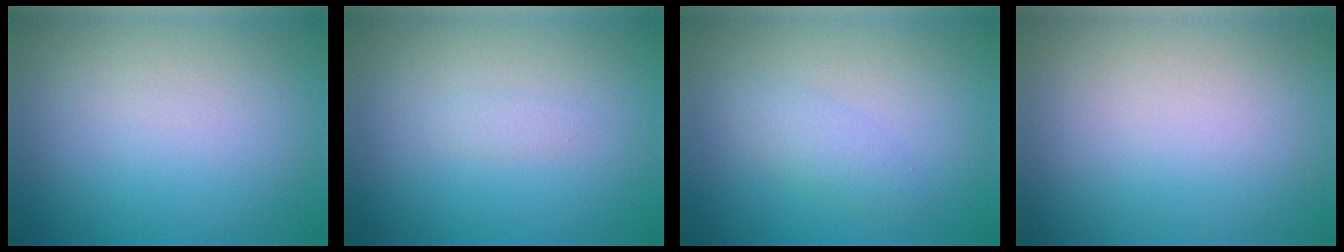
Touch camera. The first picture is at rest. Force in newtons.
{"total": 0.7, "press": 0.7, "slide": 0.0}
{"total": 1.7, "press": 1.7, "slide": 0.0}
{"total": 0.0}